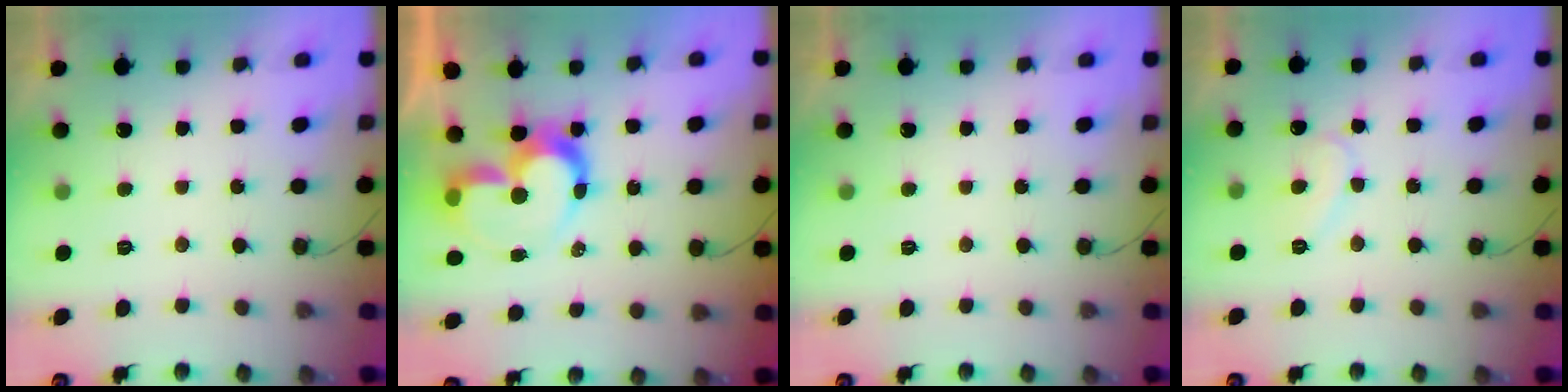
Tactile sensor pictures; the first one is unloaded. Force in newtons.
{"total": 11.8, "press": 11.8, "slide": 1.0}
{"total": 0.0}
{"total": 7.5, "press": 7.5, "slide": 0.6}